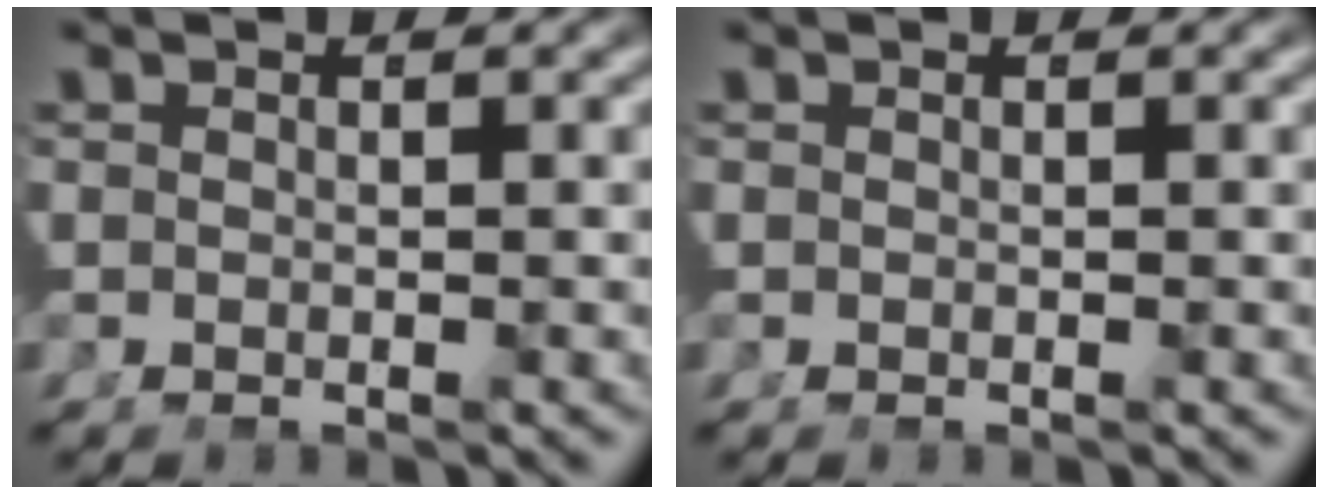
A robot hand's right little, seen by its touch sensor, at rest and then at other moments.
{"total": 0.0}